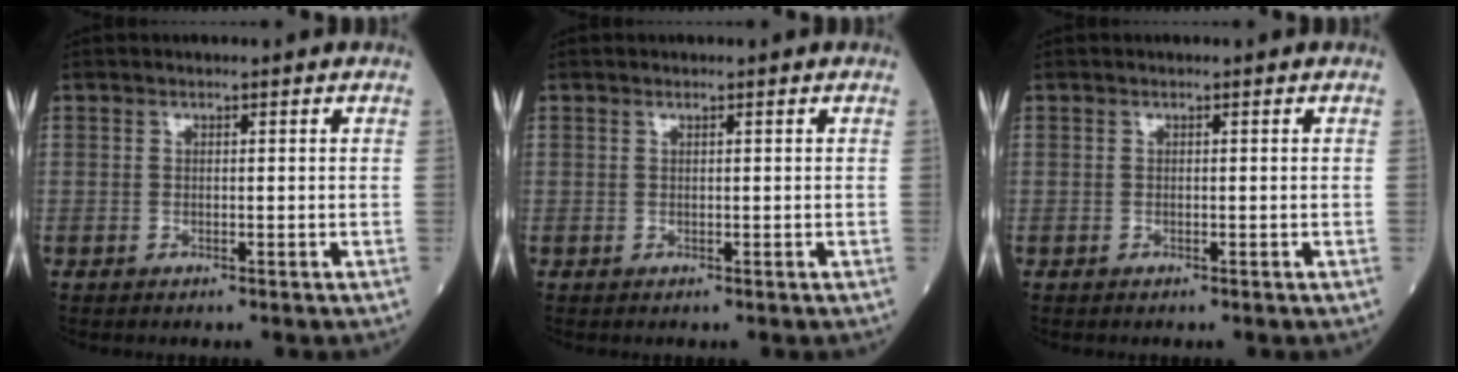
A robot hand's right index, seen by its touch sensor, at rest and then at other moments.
{"total": 0.0}
{"total": 0.0}